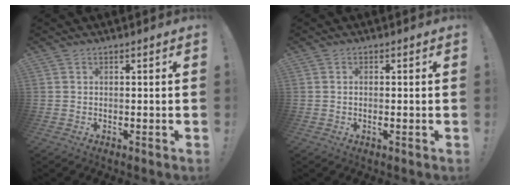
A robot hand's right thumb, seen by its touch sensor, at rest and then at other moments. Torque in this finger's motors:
{"motor_torque": [-0.16, -0.13, -0.01, -0.09, 0.01]}